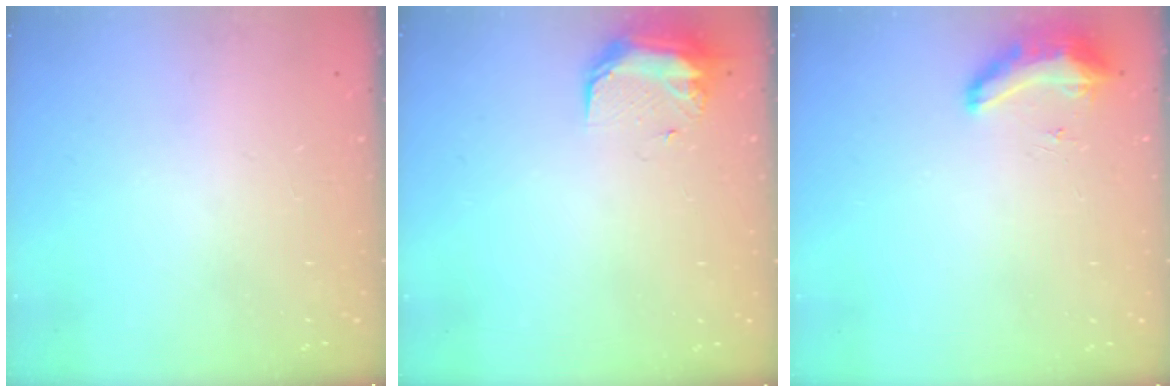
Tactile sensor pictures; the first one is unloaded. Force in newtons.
{"total": 8.7, "press": 8.5, "slide": 1.4}
{"total": 8.6, "press": 8.4, "slide": 1.5}